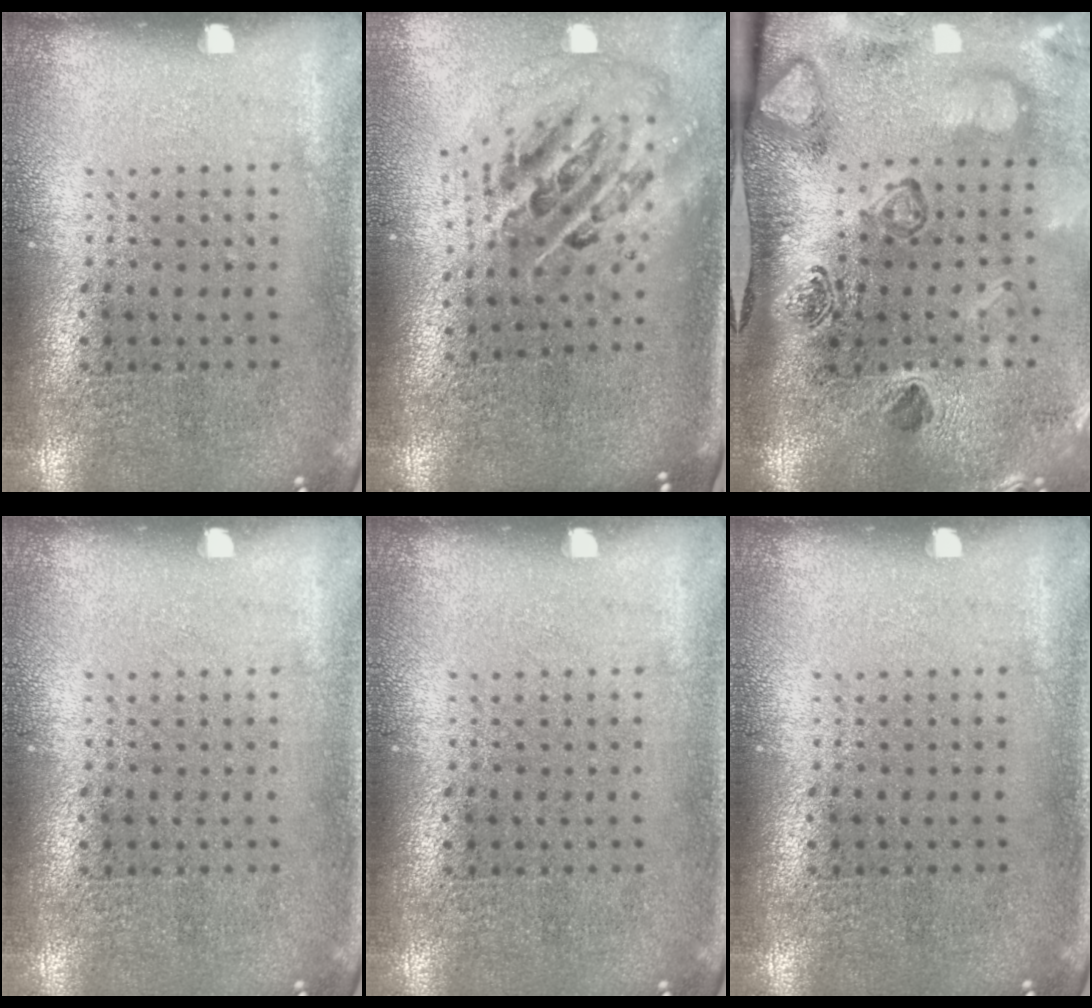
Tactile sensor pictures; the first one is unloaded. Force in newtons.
{"total": 2.8, "press": 1.9, "slide": 2.0}
{"total": 3.1, "press": 2.6, "slide": 1.8}
{"total": 0.0}
{"total": 0.0}
{"total": 0.0}